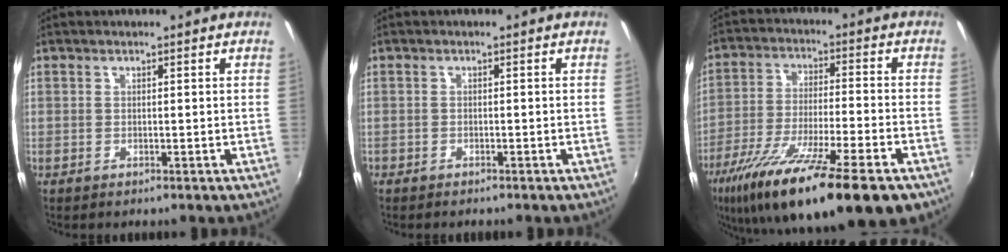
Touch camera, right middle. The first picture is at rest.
{"total": 1.3, "force": [-1.2, 0.4, 0.2], "torque": [-0.014, -0.004, -0.022]}
{"total": 23.2, "force": [-15.3, 3.8, 17.1], "torque": [-0.305, -0.060, -0.253]}